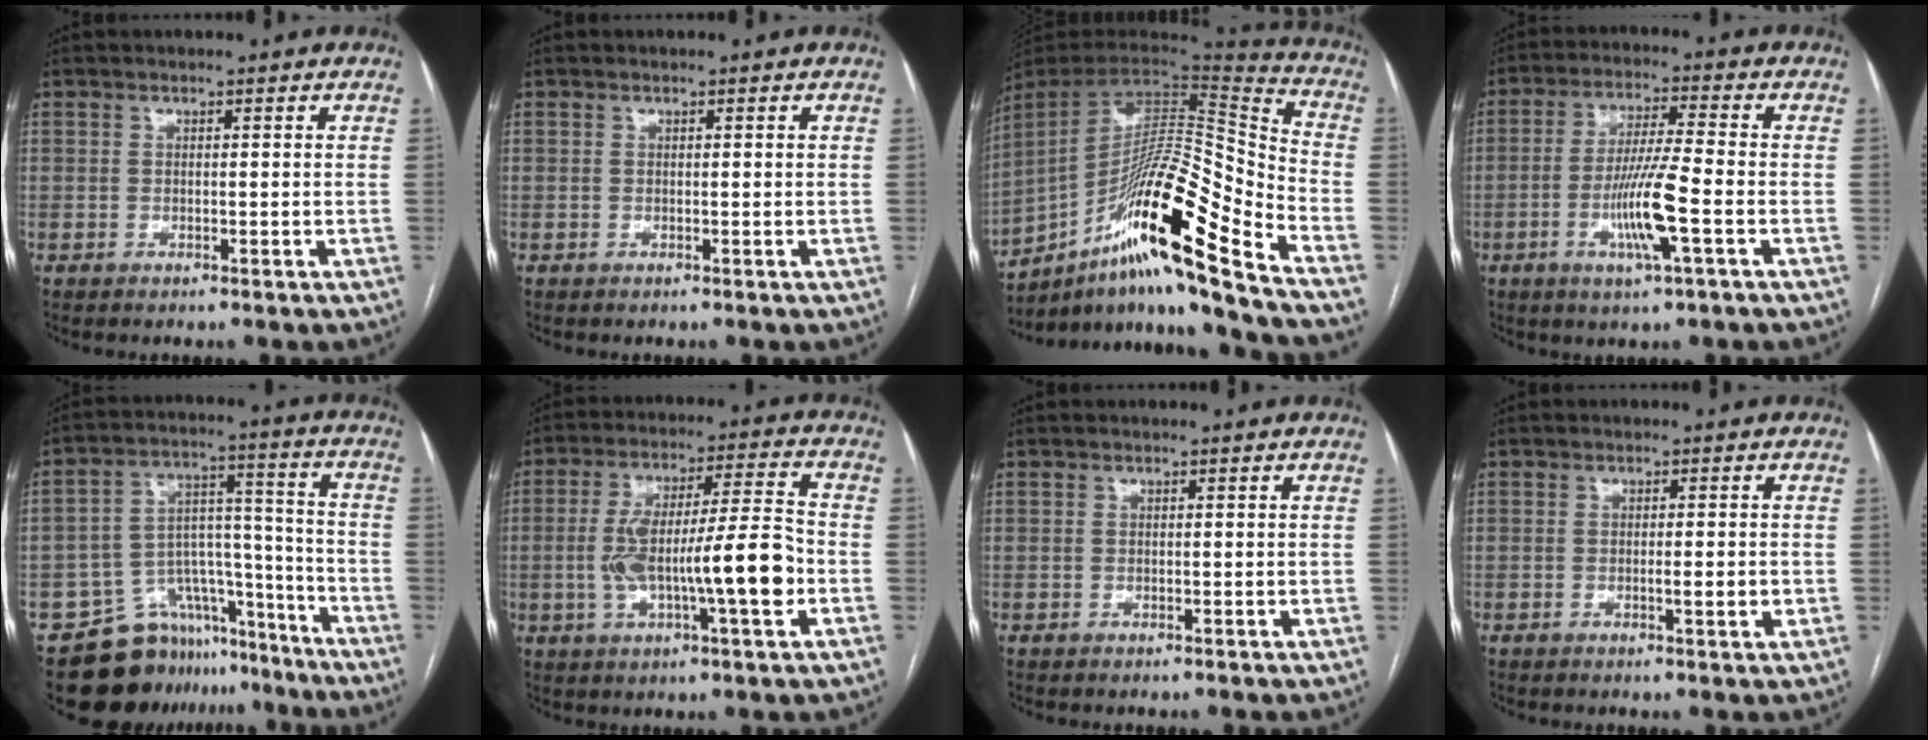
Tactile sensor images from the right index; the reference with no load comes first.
{"total": 0.0}
{"total": 23.0, "force": [-13.8, 0.0, 18.5], "torque": [-0.297, 0.005, -0.245]}
{"total": 9.6, "force": [-3.0, -0.1, 9.2], "torque": [-0.178, -0.009, -0.058]}
{"total": 14.7, "force": [-12.3, 7.6, 2.4], "torque": [-0.027, 0.072, -0.186]}
{"total": 15.0, "force": [-2.9, 1.8, 14.6], "torque": [-0.256, 0.015, -0.045]}
{"total": 0.0}
{"total": 2.4, "force": [-0.4, 0.2, 2.3], "torque": [-0.038, -0.003, -0.006]}